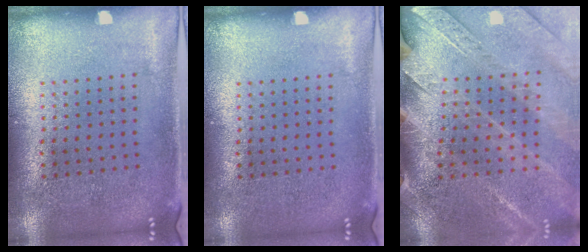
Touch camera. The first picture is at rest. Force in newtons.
{"total": 0.0}
{"total": 2.9, "press": 2.9, "slide": 0.4}